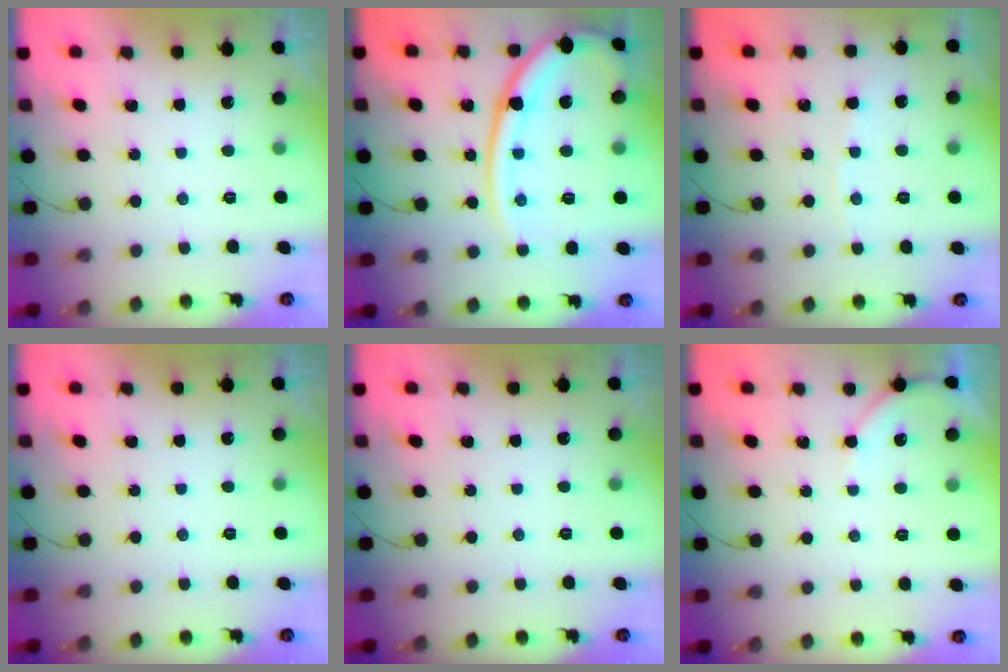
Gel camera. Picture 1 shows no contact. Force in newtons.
{"total": 16.8, "press": 16.7, "slide": 1.8}
{"total": 2.6, "press": 2.6, "slide": 0.2}
{"total": 0.0}
{"total": 0.0}
{"total": 4.7, "press": 4.6, "slide": 0.7}